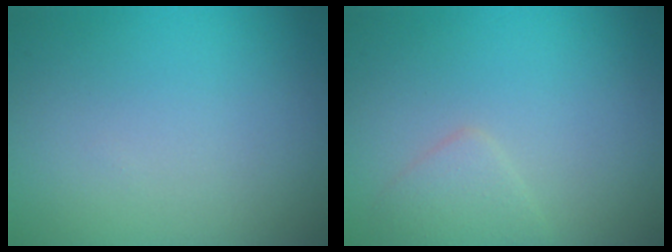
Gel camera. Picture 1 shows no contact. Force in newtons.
{"total": 1.9, "press": 1.9, "slide": 0.0}